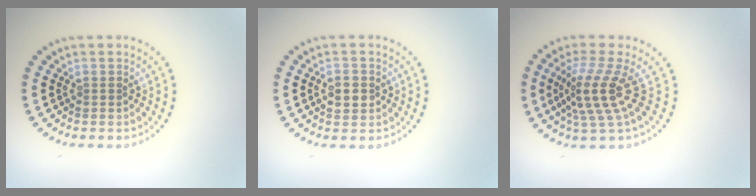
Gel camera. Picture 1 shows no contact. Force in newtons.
{"total": 2.4, "press": 2.4, "slide": 0.0}
{"total": 4.1, "press": 2.8, "slide": 2.9}